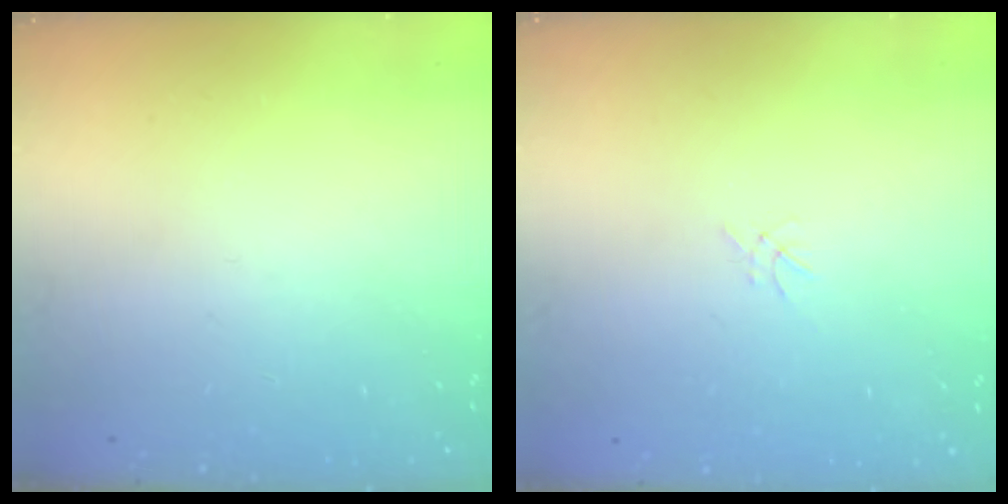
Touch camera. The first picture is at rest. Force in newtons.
{"total": 0.0}